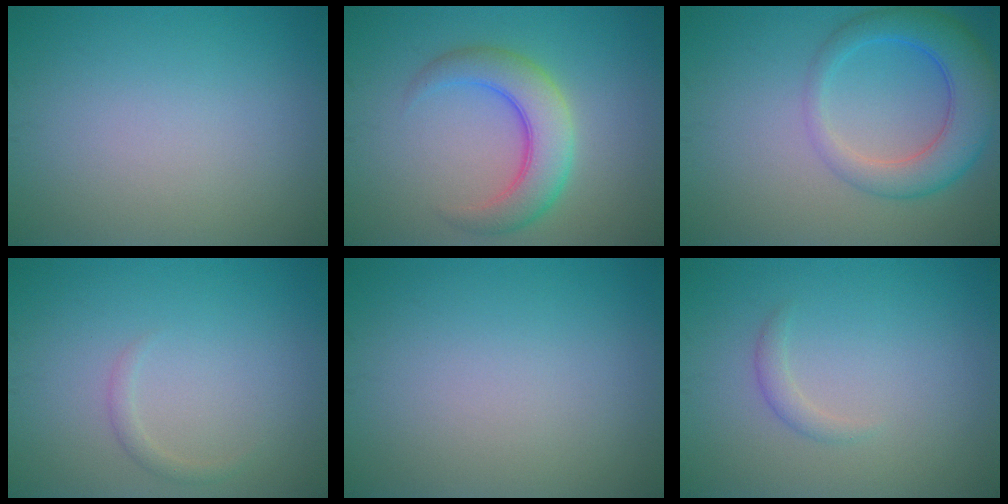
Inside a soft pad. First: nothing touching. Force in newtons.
{"total": 5.3, "press": 5.3, "slide": 0.1}
{"total": 5.7, "press": 5.7, "slide": 0.4}
{"total": 0.9, "press": 0.9, "slide": 0.0}
{"total": 0.0}
{"total": 1.1, "press": 1.1, "slide": 0.0}